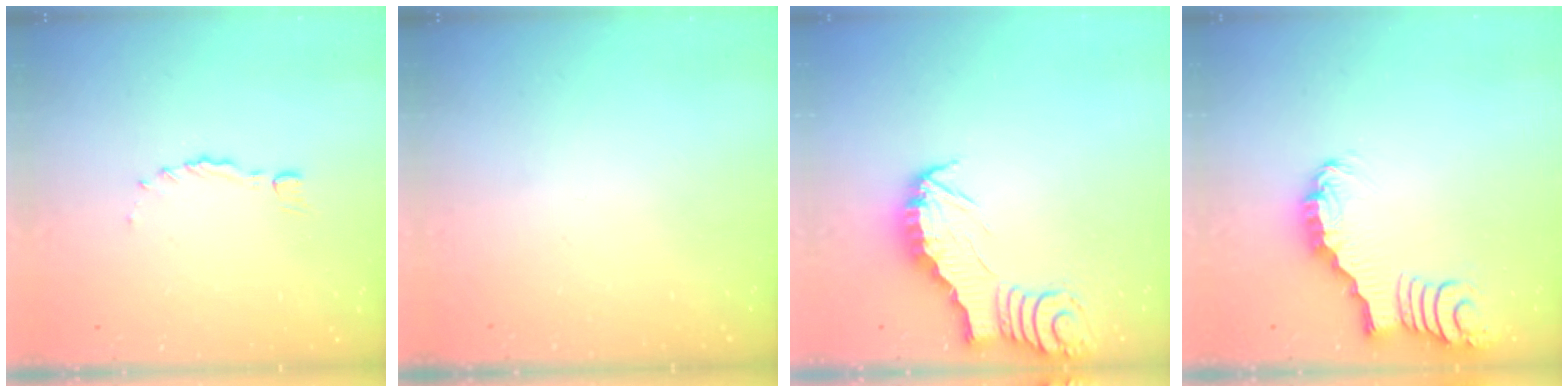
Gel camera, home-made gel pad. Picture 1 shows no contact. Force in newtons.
{"total": 0.0}
{"total": 2.4, "press": 2.4, "slide": 0.2}
{"total": 2.1, "press": 2.1, "slide": 0.2}